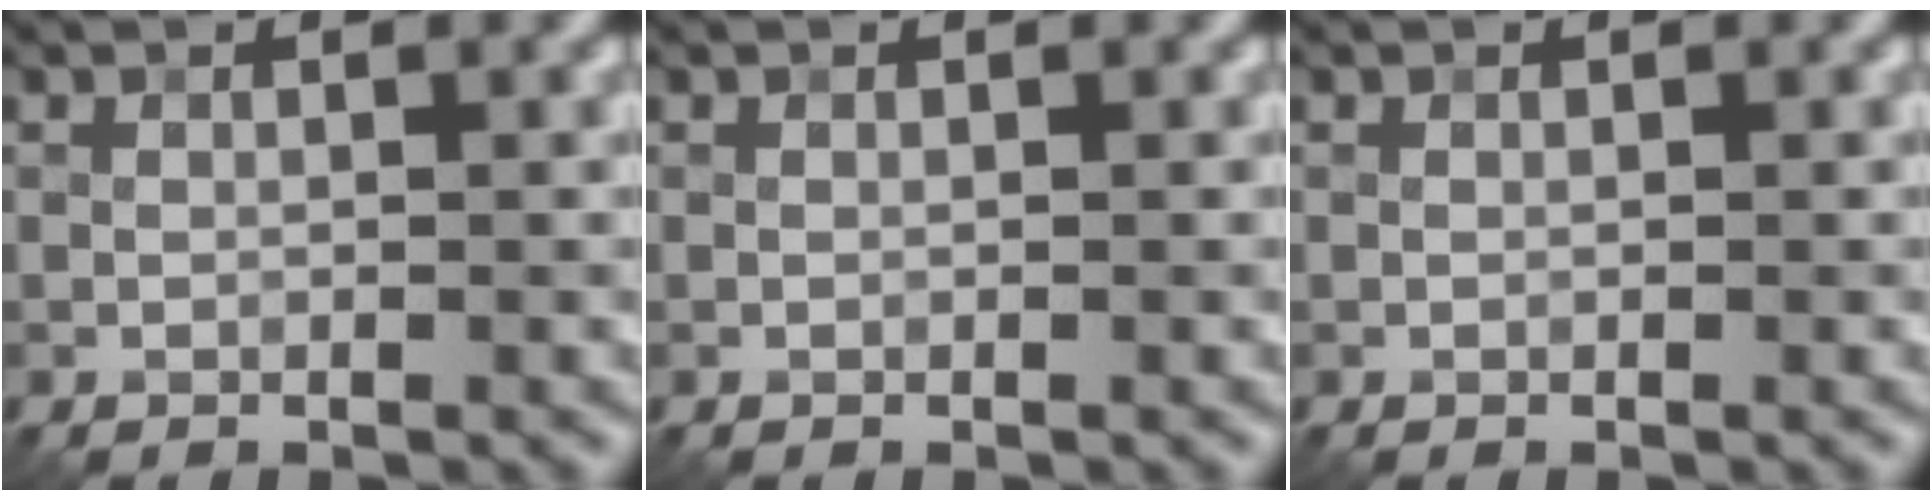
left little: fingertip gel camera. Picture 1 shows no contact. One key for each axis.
{"total": 0.0}
{"total": 0.0}